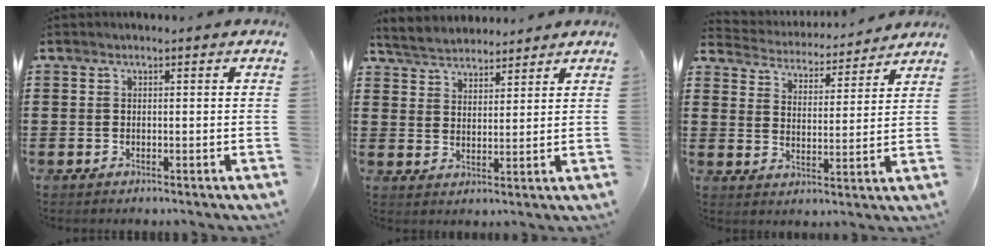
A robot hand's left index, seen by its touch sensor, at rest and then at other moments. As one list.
[{"total": 4.3, "force": [4.1, 1.1, 0.3], "torque": [-0.025, -0.008, 0.076]}, {"total": 4.0, "force": [4.0, 0.2, -0.2], "torque": [-0.022, -0.032, 0.063]}]